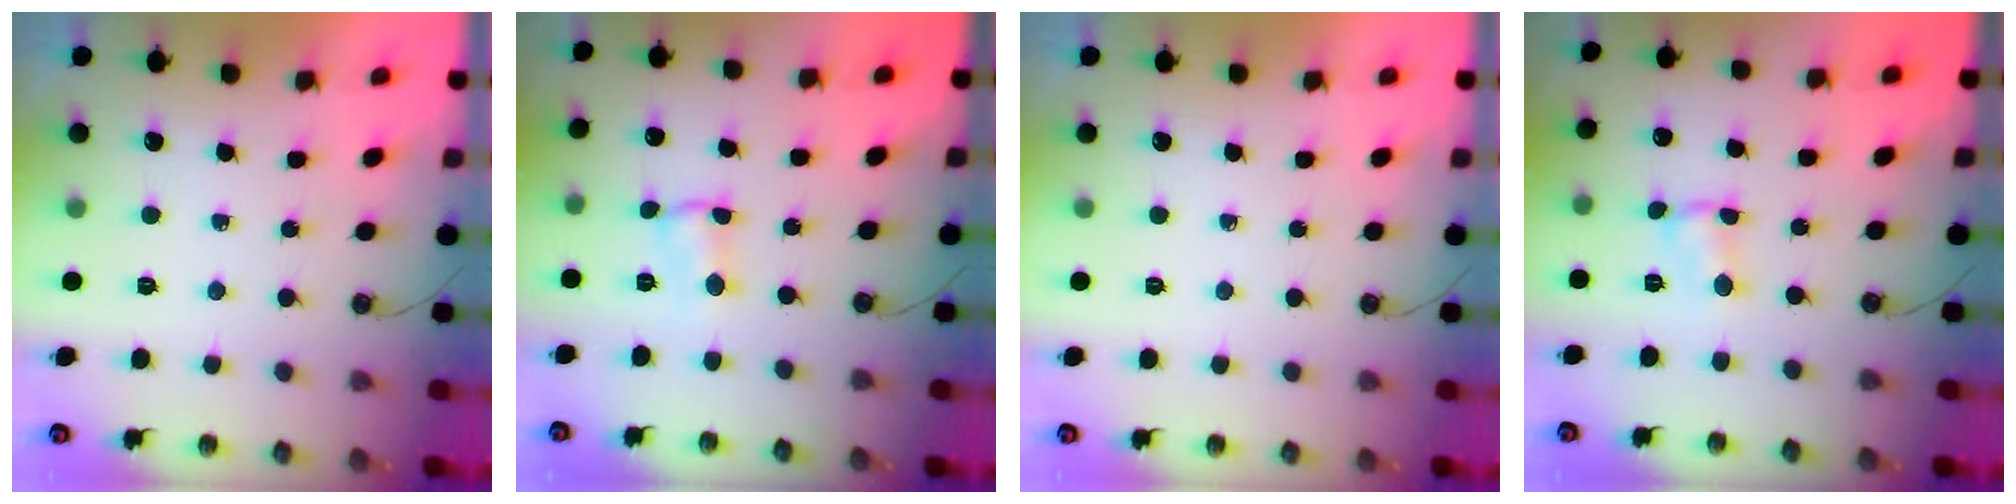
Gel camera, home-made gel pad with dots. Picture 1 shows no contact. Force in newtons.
{"total": 1.5, "press": 1.4, "slide": 0.4}
{"total": 0.0}
{"total": 2.2, "press": 2.1, "slide": 0.3}